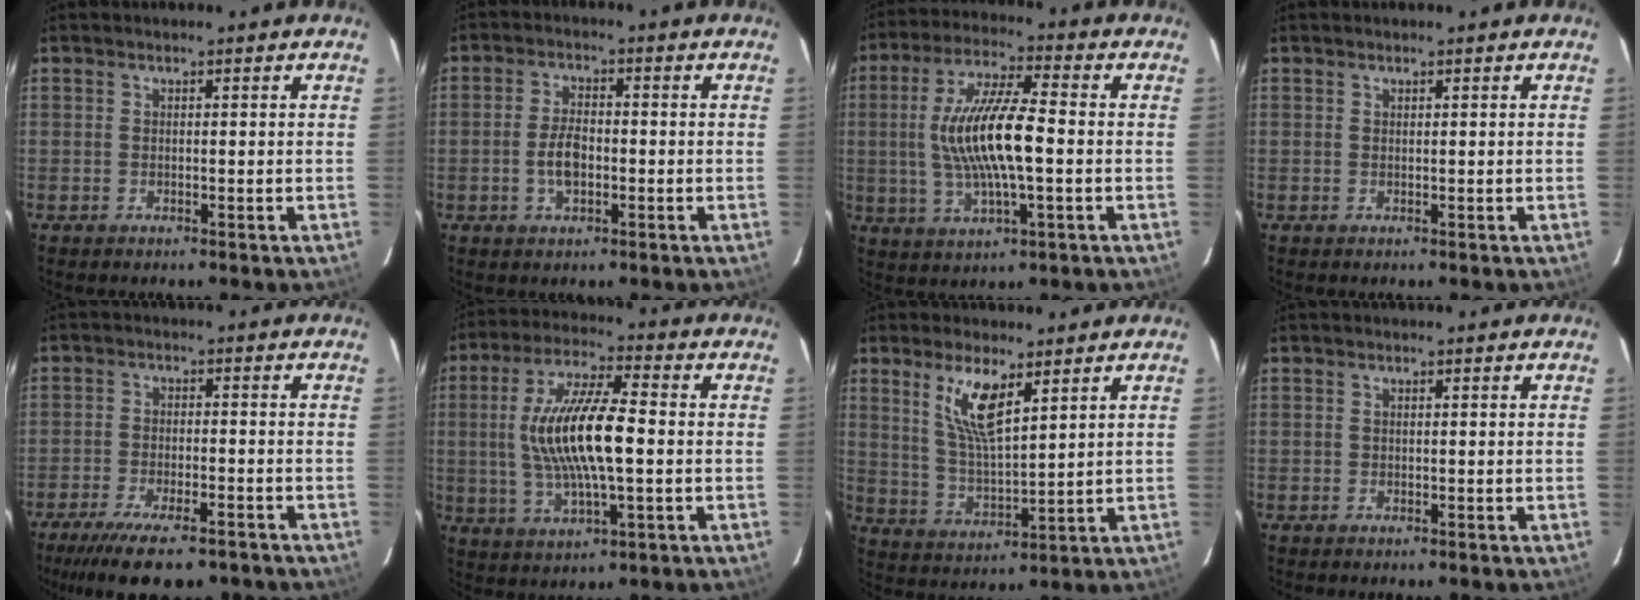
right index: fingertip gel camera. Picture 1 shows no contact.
{"total": 5.0, "force": [-1.3, 2.6, 4.1], "torque": [-0.082, 0.003, -0.019]}
{"total": 14.0, "force": [-0.5, 3.2, 13.6], "torque": [-0.265, 0.004, -0.008]}
{"total": 0.0}
{"total": 14.4, "force": [-11.1, 4.0, 8.2], "torque": [-0.174, -0.040, -0.173]}
{"total": 15.0, "force": [-0.1, 4.0, 14.5], "torque": [-0.282, 0.005, 0.001]}
{"total": 9.1, "force": [5.0, 2.4, 7.2], "torque": [-0.137, -0.004, 0.106]}
{"total": 0.0}